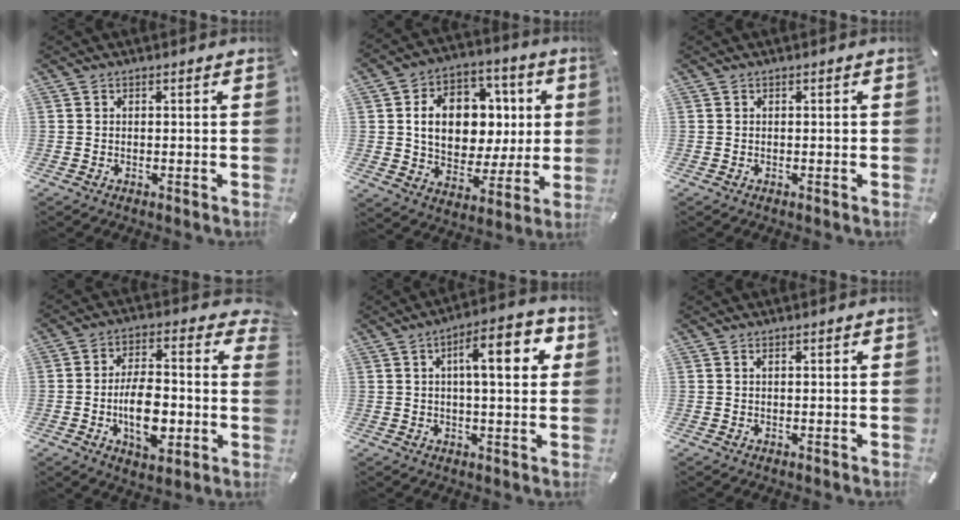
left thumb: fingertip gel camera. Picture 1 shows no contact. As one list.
[{"total": 15.7, "force": [2.5, 12.6, 9.0], "torque": [-0.146, -0.005, 0.056]}, {"total": 0.0}, {"total": 13.8, "force": [-2.7, 8.5, 10.6], "torque": [-0.166, -0.002, -0.047]}, {"total": 12.2, "force": [3.8, 3.8, 11.0], "torque": [-0.163, -0.002, 0.052]}, {"total": 0.8, "force": [0.3, 0.2, 0.7], "torque": [-0.013, 0.001, 0.004]}]